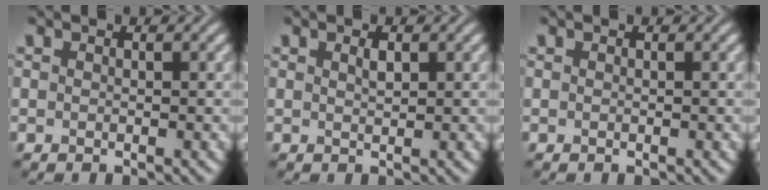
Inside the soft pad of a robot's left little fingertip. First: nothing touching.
{"total": 1.0, "force": [0.5, 0.3, 0.8], "torque": [-0.017, 0.001, 0.011]}
{"total": 0.0}